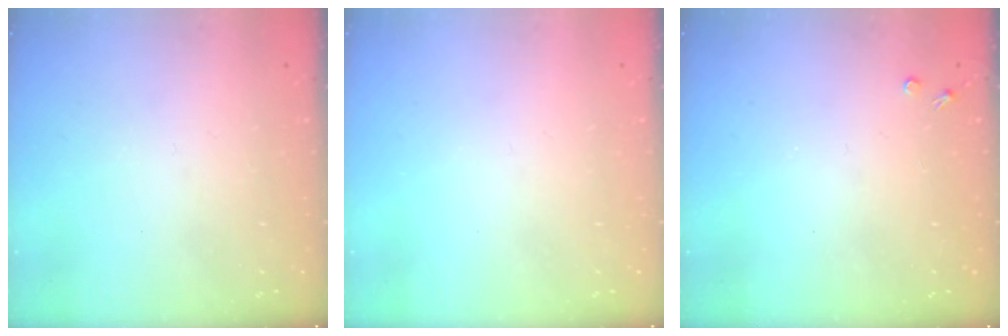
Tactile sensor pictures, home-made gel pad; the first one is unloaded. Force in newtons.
{"total": 0.0}
{"total": 2.7, "press": 2.7, "slide": 0.4}